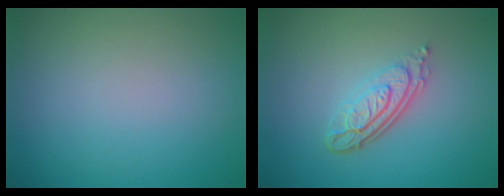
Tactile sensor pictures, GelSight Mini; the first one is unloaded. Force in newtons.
{"total": 4.4, "press": 3.2, "slide": 3.1}